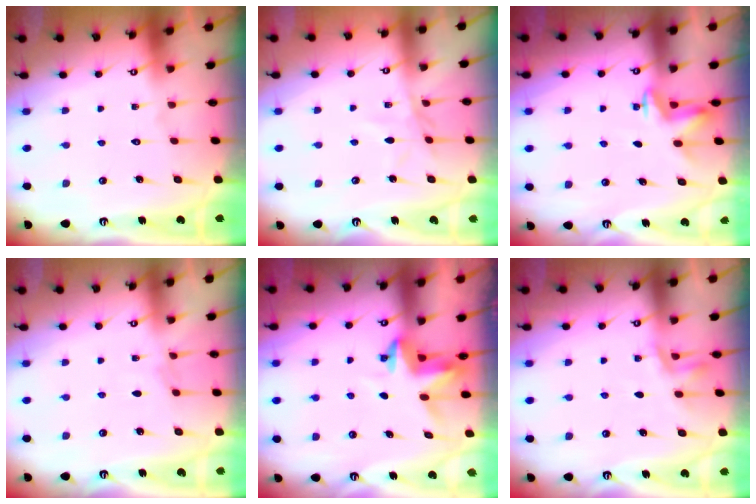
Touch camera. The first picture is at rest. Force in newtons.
{"total": 5.6, "press": 5.5, "slide": 0.6}
{"total": 3.7, "press": 3.6, "slide": 0.9}
{"total": 2.8, "press": 2.8, "slide": 0.5}
{"total": 3.8, "press": 3.8, "slide": 0.3}
{"total": 4.5, "press": 4.1, "slide": 2.0}